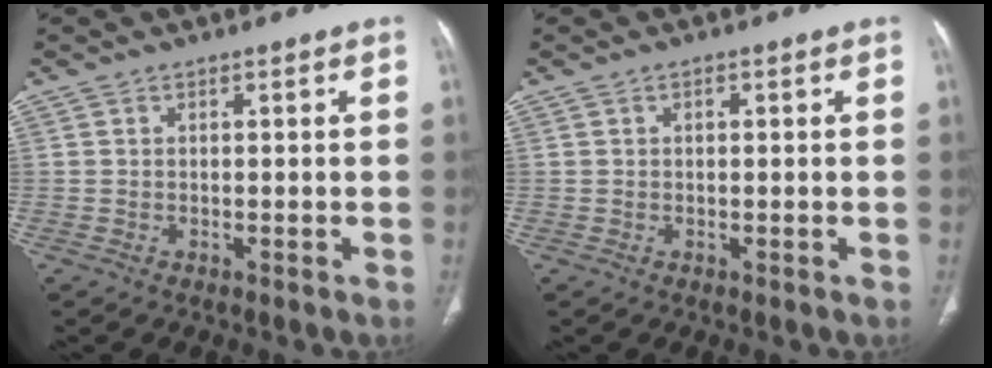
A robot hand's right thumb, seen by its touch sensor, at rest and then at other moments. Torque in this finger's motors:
{"motor_torque": [-0.11, -0.30, -0.25, 0.01, -0.01]}